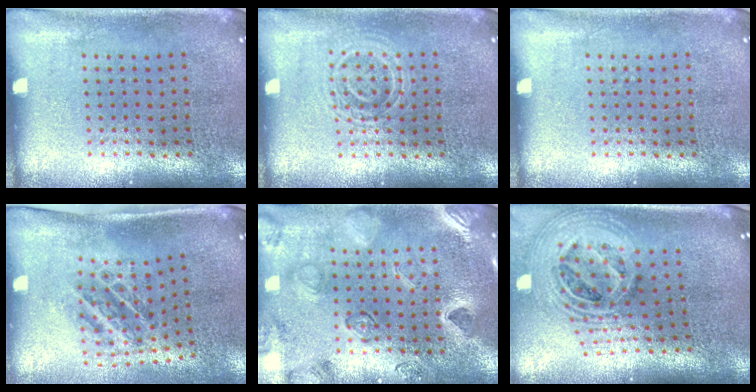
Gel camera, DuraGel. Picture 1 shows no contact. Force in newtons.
{"total": 1.8, "press": 1.8, "slide": 0.4}
{"total": 0.0}
{"total": 1.3, "press": 1.1, "slide": 0.6}
{"total": 2.4, "press": 2.3, "slide": 0.7}
{"total": 2.5, "press": 1.8, "slide": 1.7}